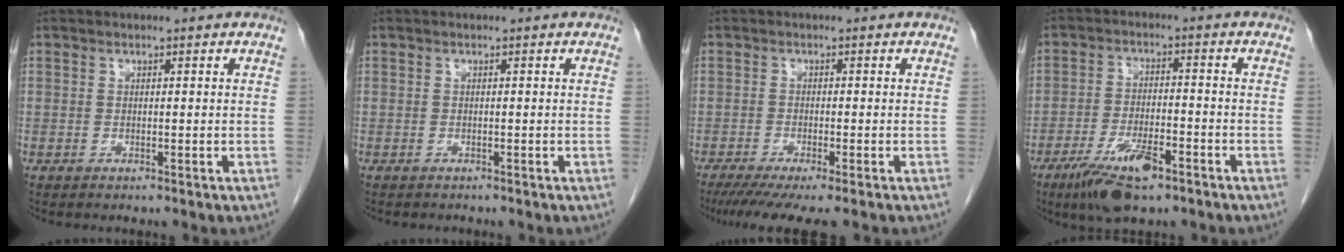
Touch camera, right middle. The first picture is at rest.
{"total": 1.3, "force": [-1.1, 0.5, 0.3], "torque": [-0.010, -0.001, -0.013]}
{"total": 8.0, "force": [-6.2, 0.5, 5.0], "torque": [-0.068, -0.018, -0.098]}
{"total": 9.0, "force": [-5.7, 2.5, 6.6], "torque": [-0.125, -0.011, -0.096]}